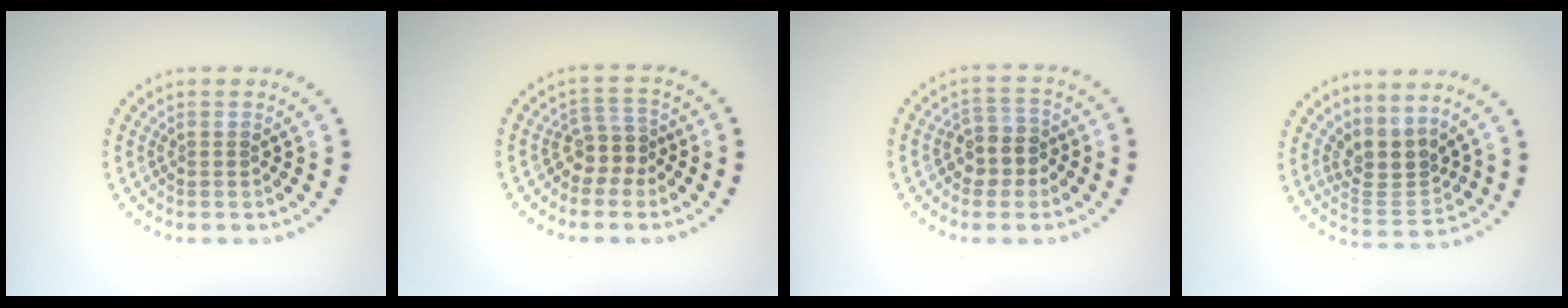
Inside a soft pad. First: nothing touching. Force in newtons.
{"total": 2.6, "press": 2.0, "slide": 1.7}
{"total": 2.9, "press": 2.6, "slide": 1.2}
{"total": 3.5, "press": 2.7, "slide": 2.2}